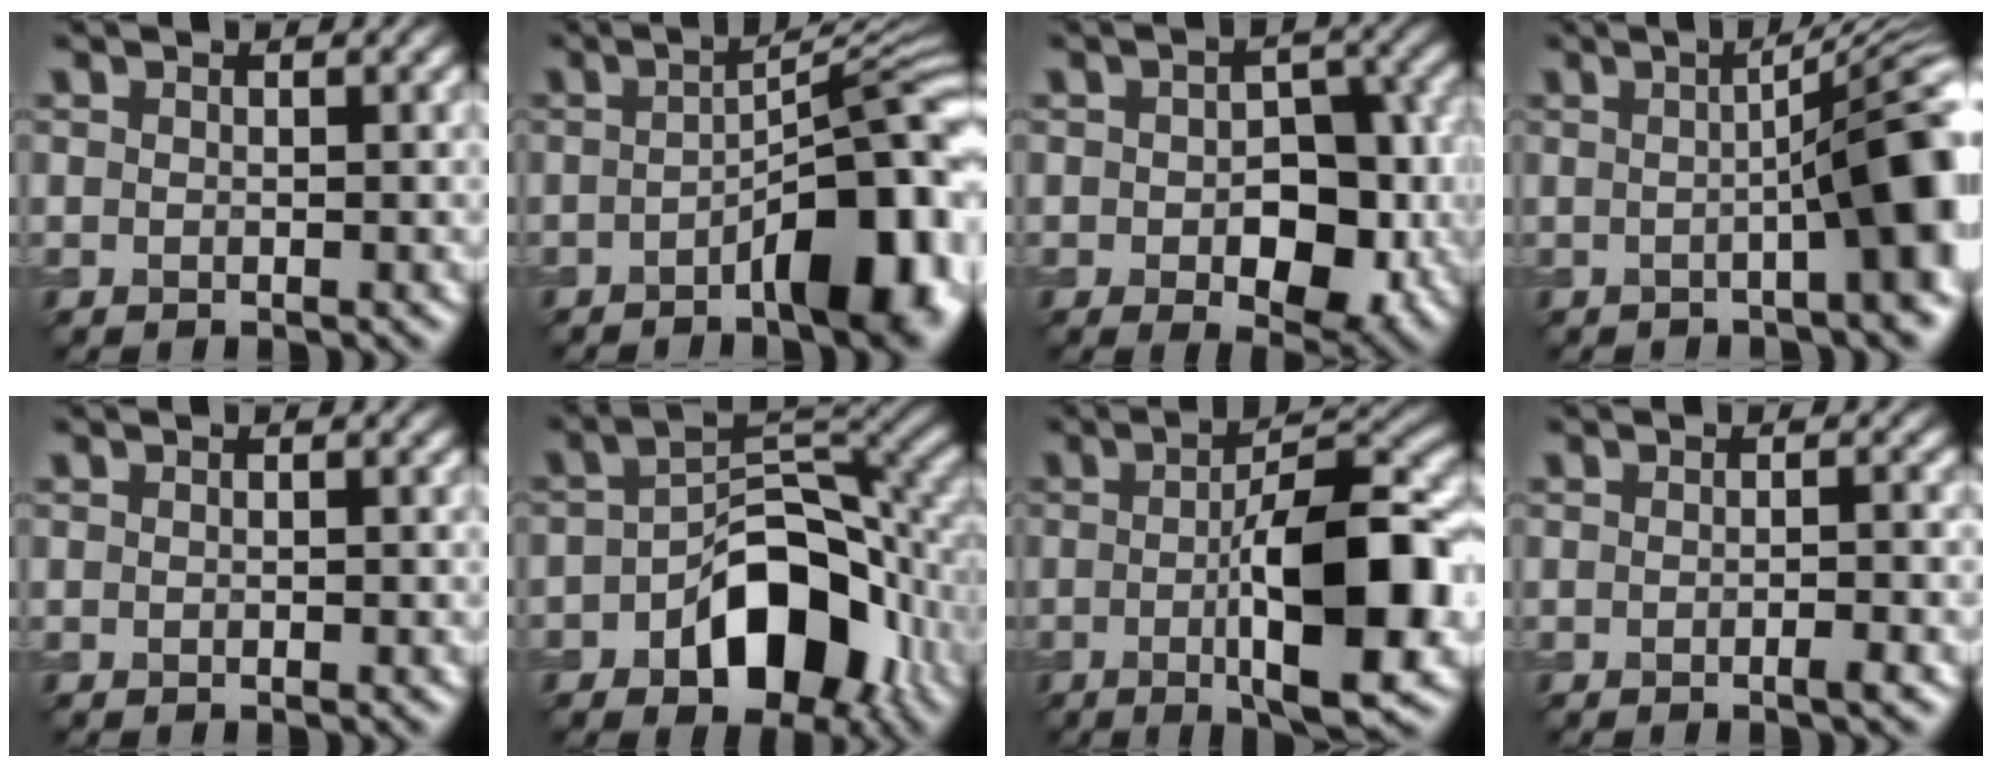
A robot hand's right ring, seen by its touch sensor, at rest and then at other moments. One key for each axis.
{"total": 9.7, "fx": -3.4, "fy": 2.7, "fz": 8.7, "tx": -0.109, "ty": 0.010, "tz": -0.043}
{"total": 7.6, "fx": -1.4, "fy": 4.5, "fz": 5.9, "tx": -0.080, "ty": -0.002, "tz": -0.012}
{"total": 10.8, "fx": -0.7, "fy": 2.3, "fz": 10.6, "tx": -0.095, "ty": 0.020, "tz": -0.008}
{"total": 0.7, "fx": -0.2, "fy": 0.1, "fz": 0.6, "tx": -0.006, "ty": 0.003, "tz": 0.000}
{"total": 10.0, "fx": -3.7, "fy": 5.9, "fz": 7.2, "tx": -0.099, "ty": 0.011, "tz": -0.055}
{"total": 11.3, "fx": -1.8, "fy": 3.1, "fz": 10.8, "tx": -0.156, "ty": 0.005, "tz": -0.024}
{"total": 1.8, "fx": -0.7, "fy": 0.3, "fz": 1.6, "tx": -0.018, "ty": 0.006, "tz": -0.009}